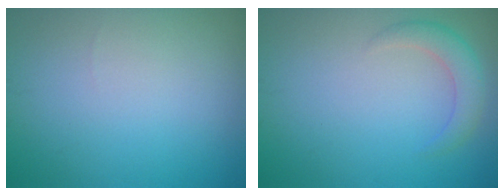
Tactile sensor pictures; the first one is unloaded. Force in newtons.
{"total": 2.4, "press": 2.4, "slide": 0.1}